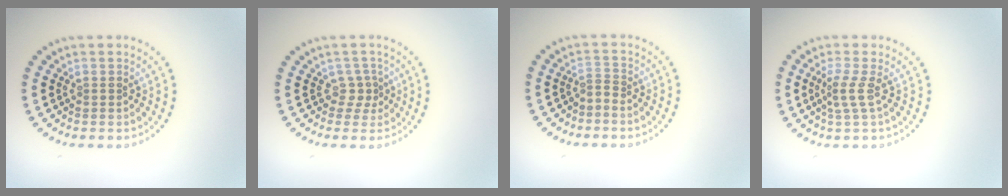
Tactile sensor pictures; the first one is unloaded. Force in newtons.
{"total": 1.5, "press": 1.1, "slide": 1.1}
{"total": 1.1, "press": 0.3, "slide": 1.0}
{"total": 2.2, "press": 1.5, "slide": 1.6}